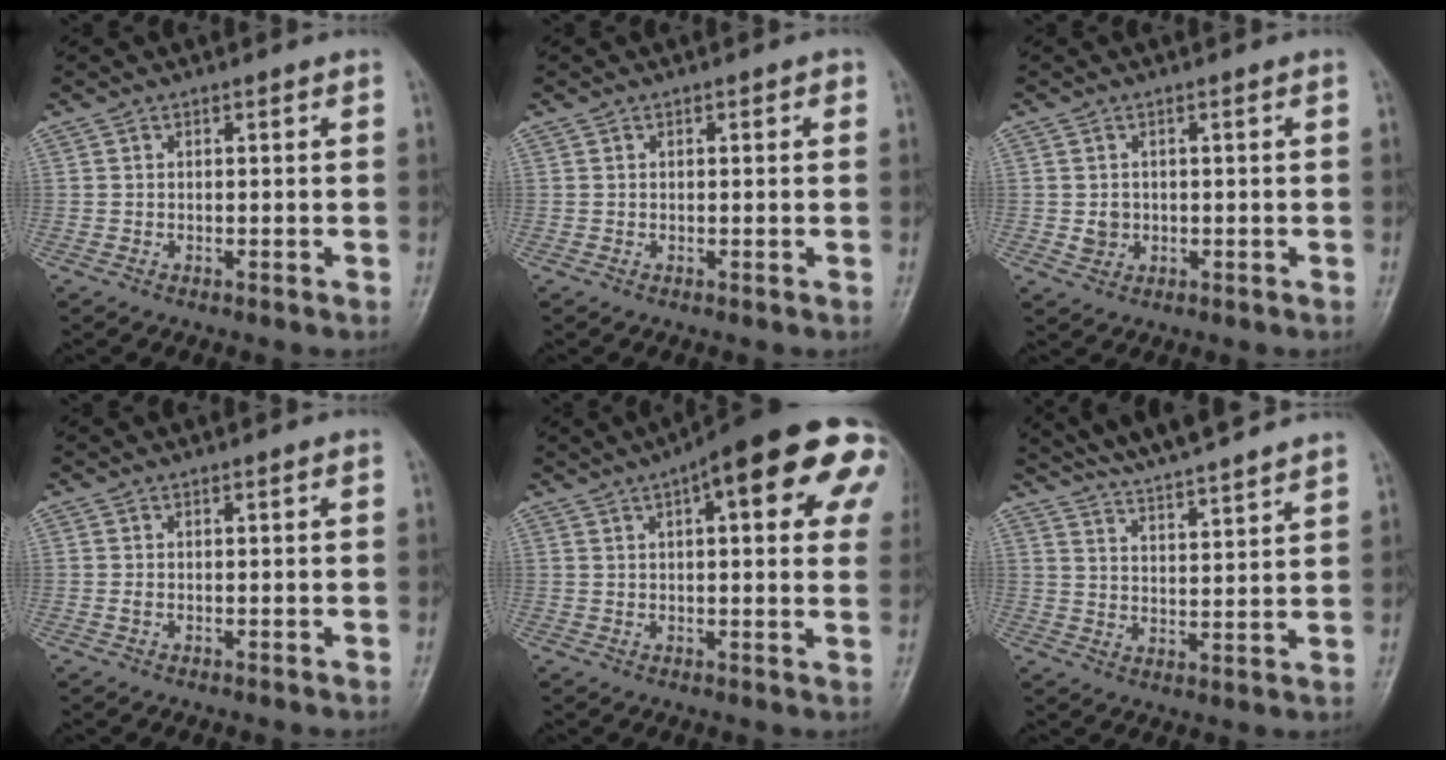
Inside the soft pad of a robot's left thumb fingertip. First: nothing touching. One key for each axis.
{"total": 1.0, "fx": 0.4, "fy": 0.6, "fz": 0.7, "tx": -0.003, "ty": 0.001, "tz": 0.003}
{"total": 2.2, "fx": 0.0, "fy": 2.0, "fz": 0.9, "tx": -0.005, "ty": 0.002, "tz": 0.005}
{"total": 0.6, "fx": 0.2, "fy": 0.2, "fz": 0.5, "tx": -0.015, "ty": 0.008, "tz": 0.006}
{"total": 22.7, "fx": 8.5, "fy": 6.9, "fz": 19.9, "tx": -0.234, "ty": 0.022, "tz": 0.103}
{"total": 15.1, "fx": 13.6, "fy": 1.2, "fz": 6.4, "tx": -0.089, "ty": -0.044, "tz": 0.213}